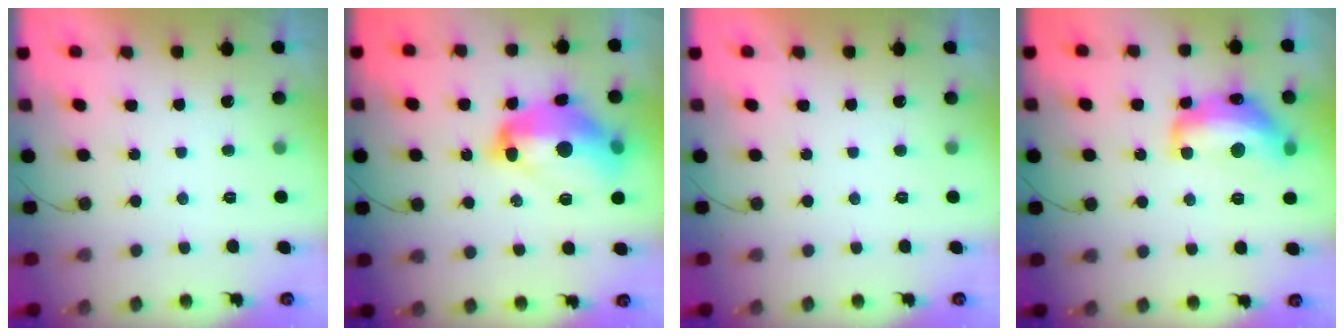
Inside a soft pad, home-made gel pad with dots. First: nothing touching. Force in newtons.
{"total": 16.6, "press": 16.5, "slide": 1.7}
{"total": 0.0}
{"total": 14.9, "press": 14.8, "slide": 0.9}